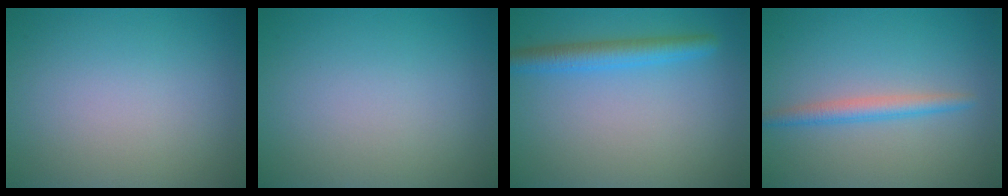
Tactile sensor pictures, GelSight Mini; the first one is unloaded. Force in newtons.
{"total": 0.0}
{"total": 3.1, "press": 3.1, "slide": 0.1}
{"total": 2.1, "press": 2.1, "slide": 0.1}